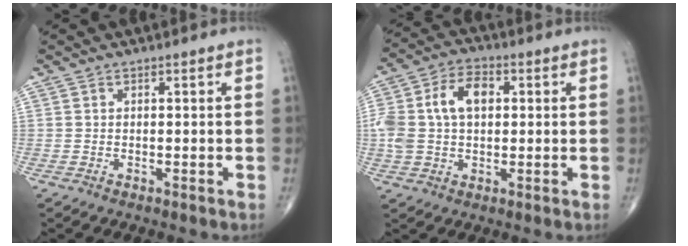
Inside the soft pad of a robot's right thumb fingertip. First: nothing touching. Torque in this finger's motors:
{"motor_torque": [1.60, 1.77, 1.26, 0.20, 0.12]}